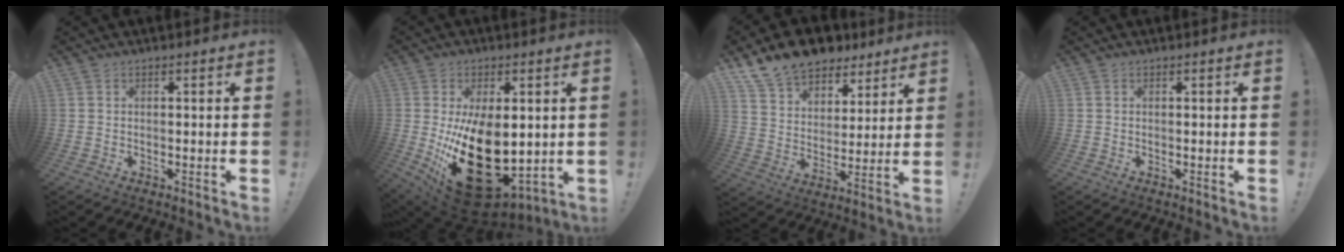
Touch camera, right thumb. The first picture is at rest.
{"total": 25.6, "force": [-2.5, 15.6, 20.2], "torque": [-0.337, -0.010, -0.010]}
{"total": 13.9, "force": [11.1, 7.5, 3.3], "torque": [-0.068, -0.084, 0.210]}
{"total": 0.0}